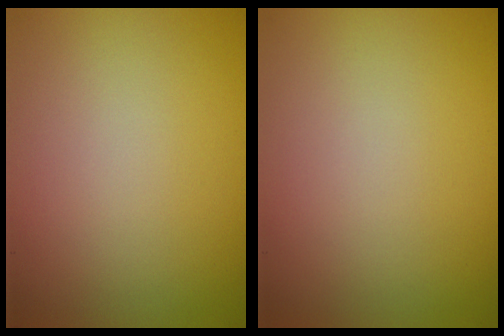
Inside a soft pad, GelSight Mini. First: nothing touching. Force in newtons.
{"total": 0.0}